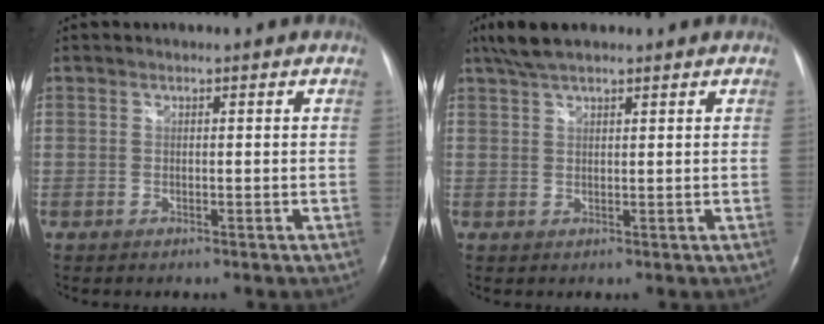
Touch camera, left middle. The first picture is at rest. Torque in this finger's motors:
{"motor_torque": [0.16, -0.05, 0.00, 0.05]}